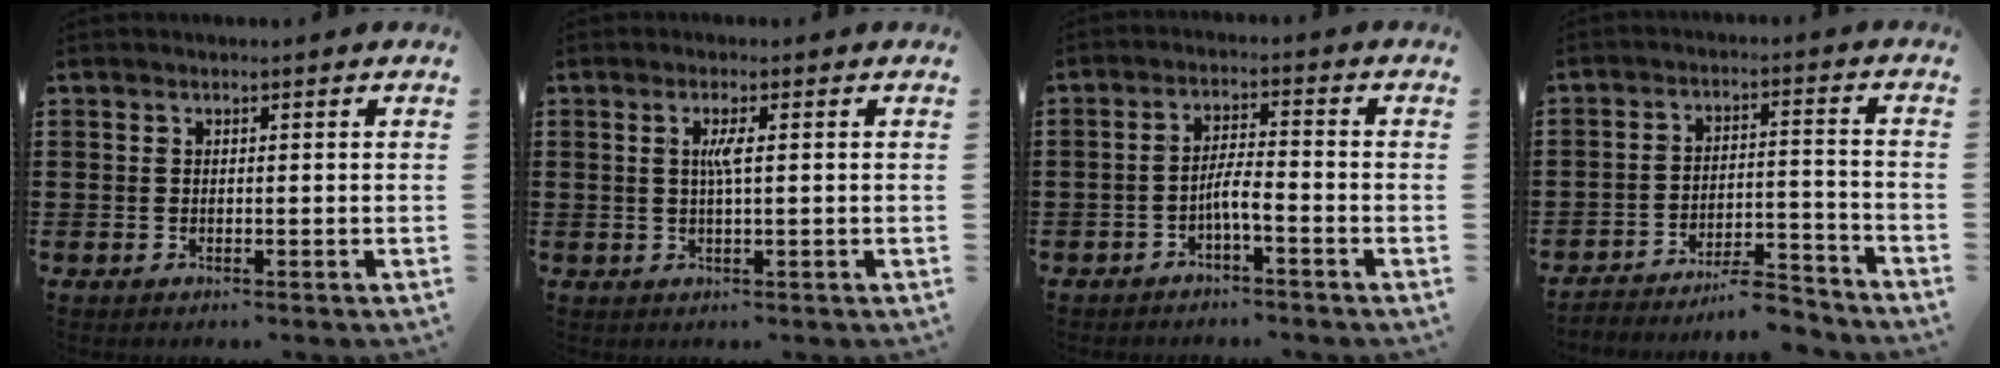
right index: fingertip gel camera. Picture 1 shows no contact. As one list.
[{"total": 2.6, "force": [0.5, 0.2, 2.6], "torque": [-0.052, -0.001, 0.005]}, {"total": 3.6, "force": [-2.0, 0.5, 2.9], "torque": [-0.060, 0.002, -0.041]}, {"total": 6.5, "force": [-6.3, 0.8, 1.4], "torque": [-0.017, 0.014, -0.121]}]